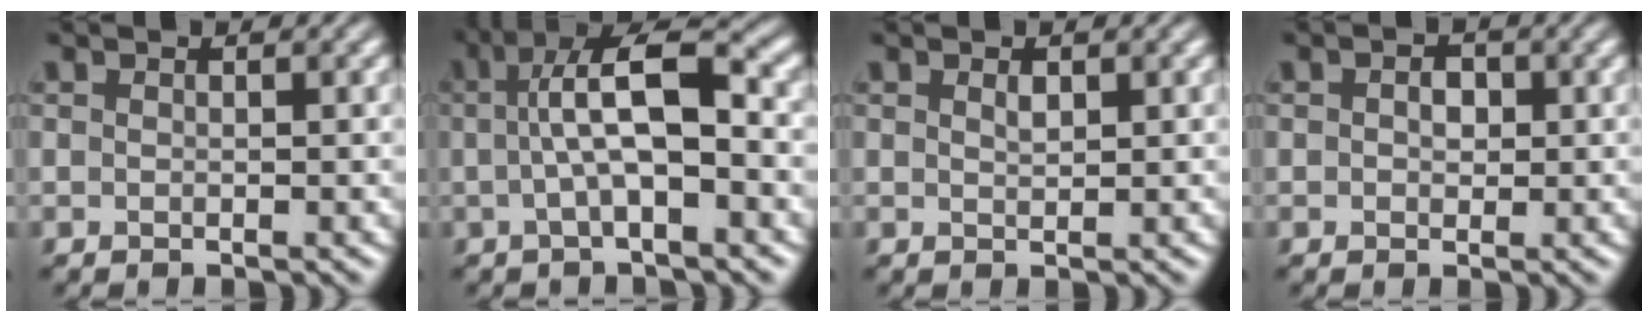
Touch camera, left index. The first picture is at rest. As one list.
[{"total": 7.1, "force": [0.3, 2.3, 6.8], "torque": [-0.119, 0.017, -0.002]}, {"total": 0.8, "force": [0.5, 0.3, 0.6], "torque": [-0.014, -0.001, 0.010]}, {"total": 1.7, "force": [0.2, 1.3, 1.2], "torque": [-0.017, 0.001, 0.000]}]